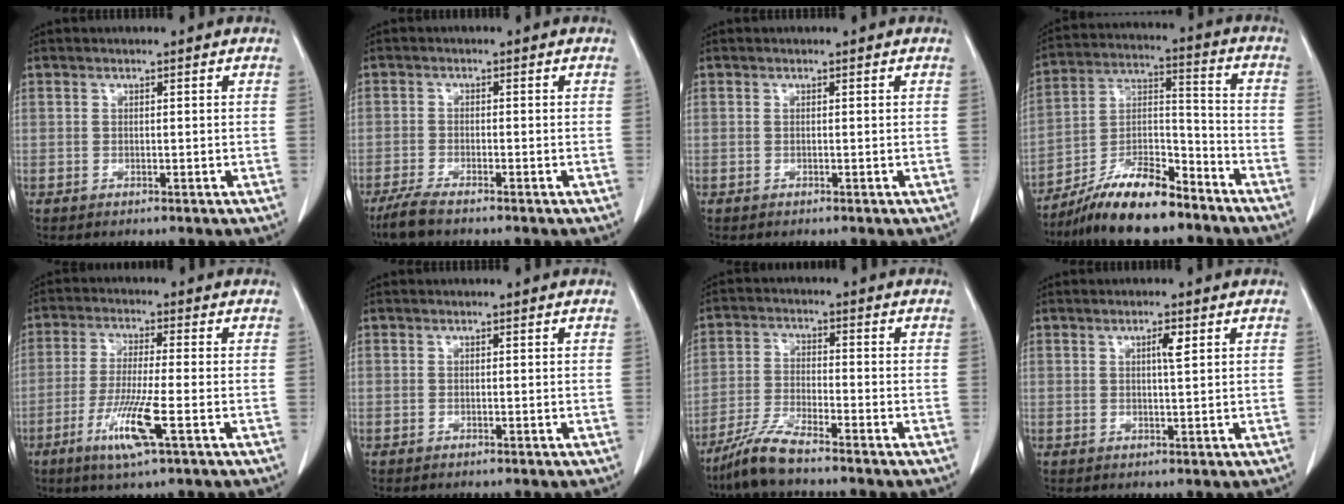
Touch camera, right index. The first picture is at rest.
{"total": 4.1, "force": [-3.3, 0.4, 2.3], "torque": [-0.049, -0.010, -0.060]}
{"total": 0.0}
{"total": 13.3, "force": [-10.8, 2.7, 7.2], "torque": [-0.135, 0.013, -0.193]}
{"total": 8.5, "force": [-3.5, -0.1, 7.8], "torque": [-0.154, -0.020, -0.066]}
{"total": 0.0}
{"total": 6.7, "force": [-5.6, 0.2, 3.6], "torque": [-0.083, -0.021, -0.115]}
{"total": 2.0, "force": [0.8, 0.1, 1.8], "torque": [-0.034, -0.001, 0.012]}